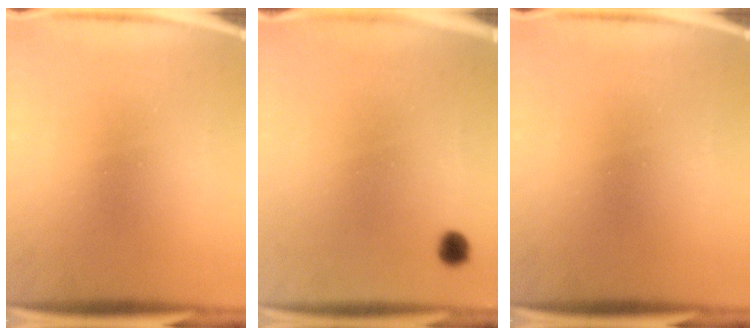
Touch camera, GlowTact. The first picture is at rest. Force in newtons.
{"total": 2.3}
{"total": 0.0}